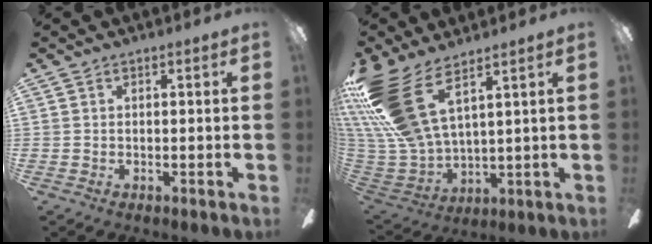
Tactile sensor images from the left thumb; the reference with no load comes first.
{"total": 20.2, "force": [11.5, 8.8, 14.2], "torque": [-0.331, -0.062, 0.208]}